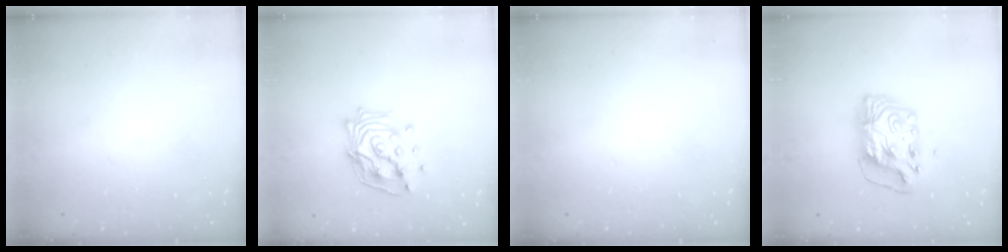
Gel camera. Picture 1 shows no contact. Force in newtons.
{"total": 15.4, "press": 15.2, "slide": 1.9}
{"total": 0.0}
{"total": 11.3, "press": 11.3, "slide": 1.1}